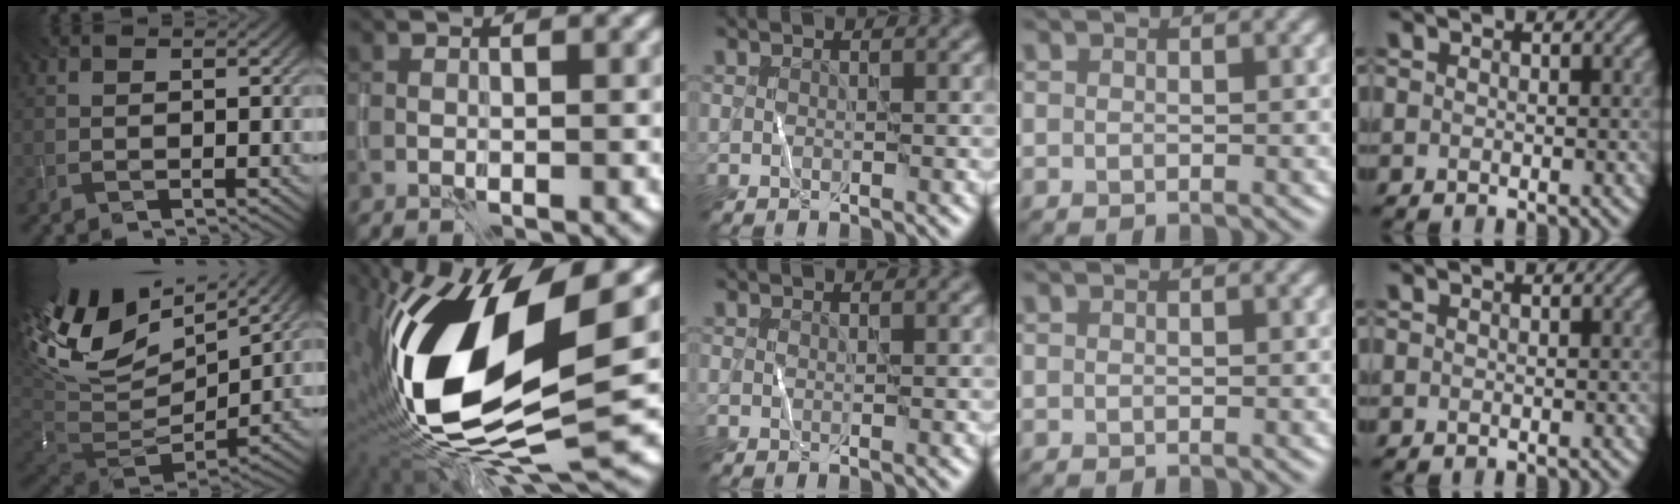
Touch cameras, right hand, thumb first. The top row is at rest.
{"thumb": {"total": 15.3, "force": [5.3, 9.0, 11.1], "torque": [-0.259, 0.004, 0.111]}, "index": {"total": 18.3, "force": [0.5, 7.0, 16.9], "torque": [-0.337, -0.016, 0.011]}}